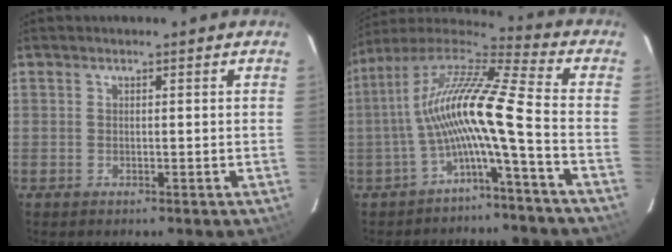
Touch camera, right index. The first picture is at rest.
{"total": 13.6, "force": [-3.4, 0.0, 13.2], "torque": [-0.240, 0.007, -0.070]}